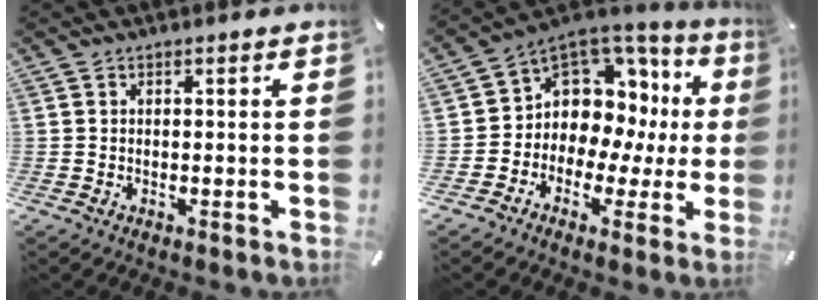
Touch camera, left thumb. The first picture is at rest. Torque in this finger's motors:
{"motor_torque": [1.05, 1.22, 0.52, 0.45, 0.08]}